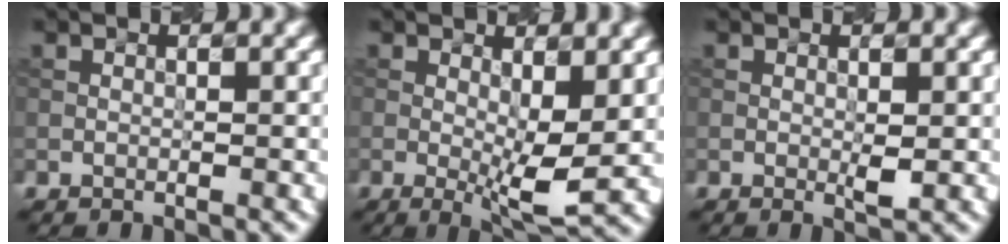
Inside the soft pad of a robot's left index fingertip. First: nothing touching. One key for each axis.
{"total": 5.2, "fx": 0.0, "fy": 1.1, "fz": 5.1, "tx": -0.083, "ty": -0.013, "tz": 0.007}
{"total": 1.0, "fx": 0.1, "fy": 0.0, "fz": 1.0, "tx": -0.022, "ty": -0.001, "tz": 0.004}